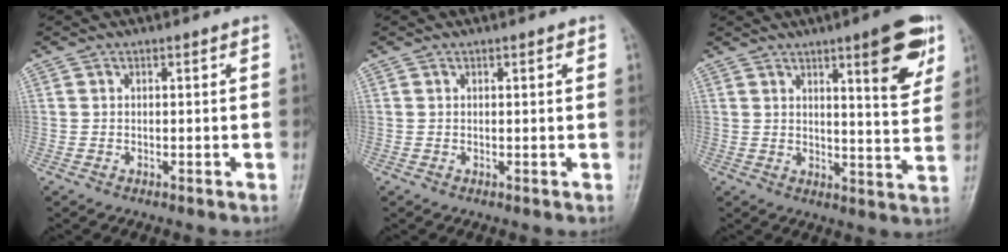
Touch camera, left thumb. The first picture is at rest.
{"total": 0.9, "force": [0.5, 0.3, 0.7], "torque": [-0.008, 0.000, 0.005]}
{"total": 12.0, "force": [6.2, 2.7, 9.9], "torque": [-0.112, -0.033, 0.082]}